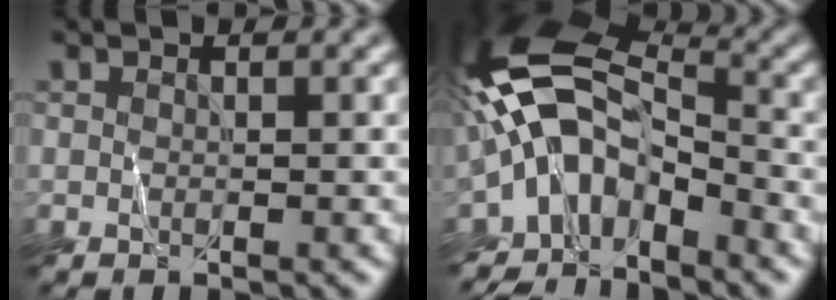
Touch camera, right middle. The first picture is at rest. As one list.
[{"total": 9.1, "force": [-4.3, 4.9, 6.4], "torque": [-0.113, 0.021, -0.096]}]